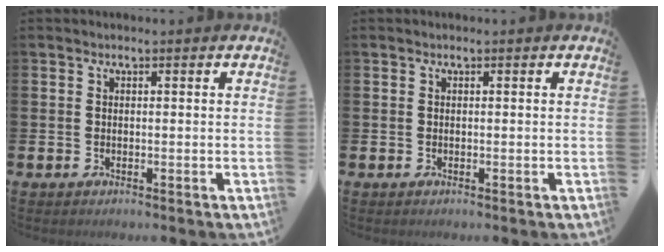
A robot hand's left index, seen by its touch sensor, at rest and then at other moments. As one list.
[{"total": 0.0}]